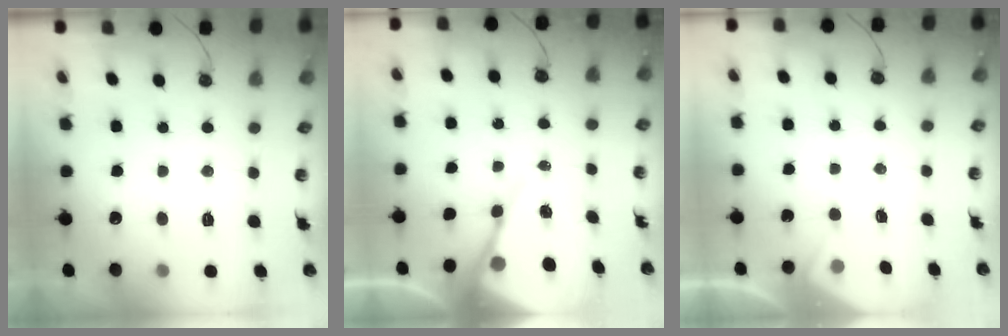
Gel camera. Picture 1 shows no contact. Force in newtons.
{"total": 10.6, "press": 10.5, "slide": 0.8}
{"total": 2.9, "press": 2.9, "slide": 0.4}